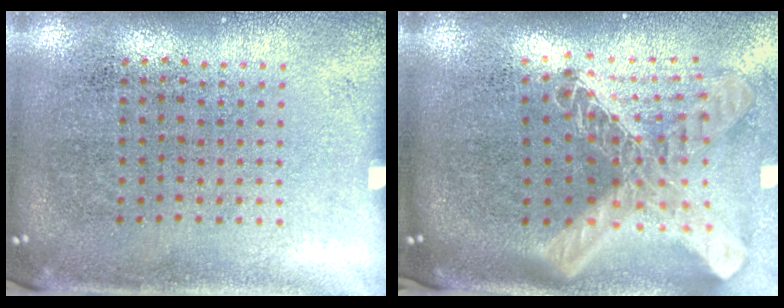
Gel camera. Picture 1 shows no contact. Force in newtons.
{"total": 2.9, "press": 2.1, "slide": 2.0}